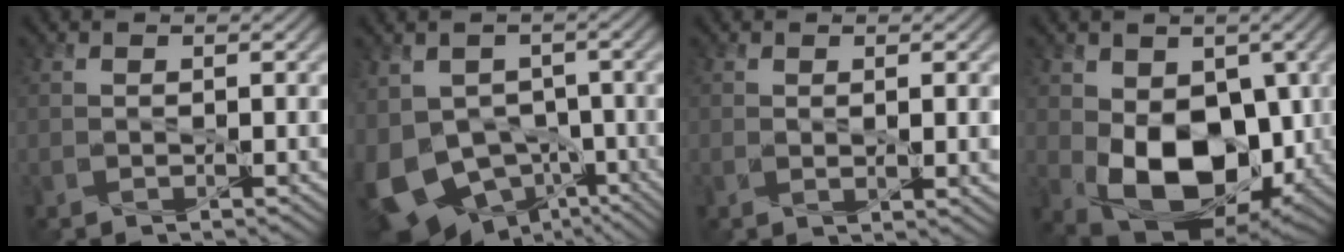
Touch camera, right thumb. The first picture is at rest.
{"total": 13.3, "force": [-4.5, 9.8, 7.7], "torque": [-0.189, -0.028, -0.073]}
{"total": 2.7, "force": [0.2, 0.8, 2.5], "torque": [-0.043, -0.004, 0.007]}
{"total": 12.4, "force": [-1.0, 8.4, 9.1], "torque": [-0.167, -0.033, -0.014]}